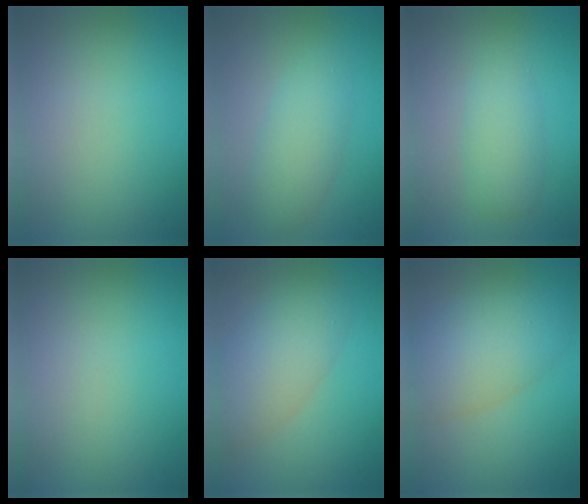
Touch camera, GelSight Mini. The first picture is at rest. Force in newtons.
{"total": 3.7, "press": 3.7, "slide": 0.2}
{"total": 2.9, "press": 2.9, "slide": 0.1}
{"total": 0.0}
{"total": 5.5, "press": 5.5, "slide": 0.2}
{"total": 7.0, "press": 7.0, "slide": 0.3}